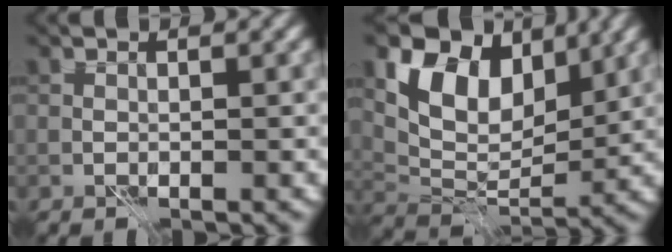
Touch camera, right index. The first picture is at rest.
{"total": 8.3, "force": [3.9, 5.2, 5.2], "torque": [-0.088, -0.006, 0.069]}